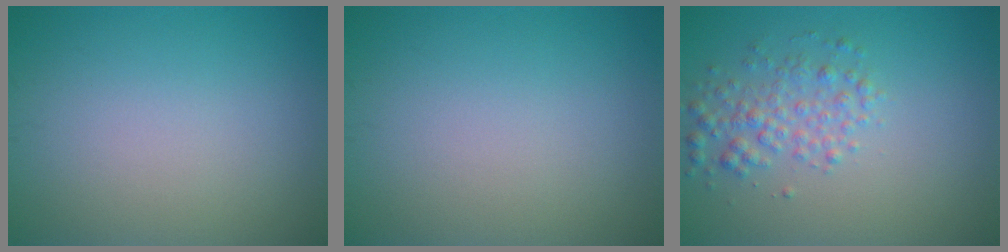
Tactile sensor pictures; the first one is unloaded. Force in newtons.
{"total": 0.0}
{"total": 2.8, "press": 2.8, "slide": 0.1}